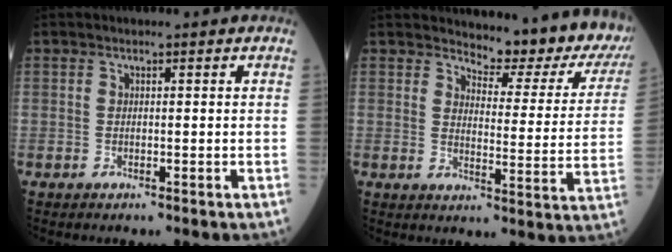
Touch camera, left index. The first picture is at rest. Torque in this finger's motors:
{"motor_torque": [-0.62, 0.14, -0.69, -0.11]}